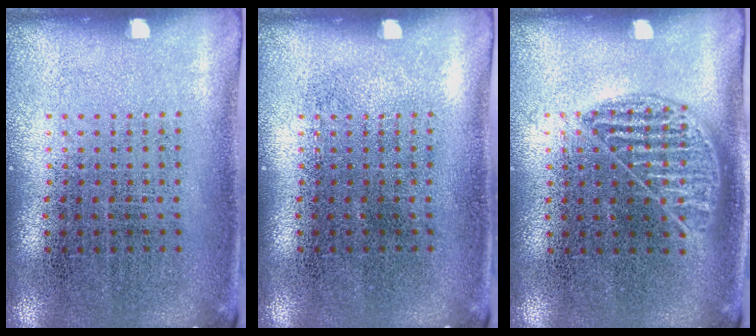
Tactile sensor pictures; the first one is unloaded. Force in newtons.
{"total": 0.0}
{"total": 1.0, "press": 0.8, "slide": 0.5}